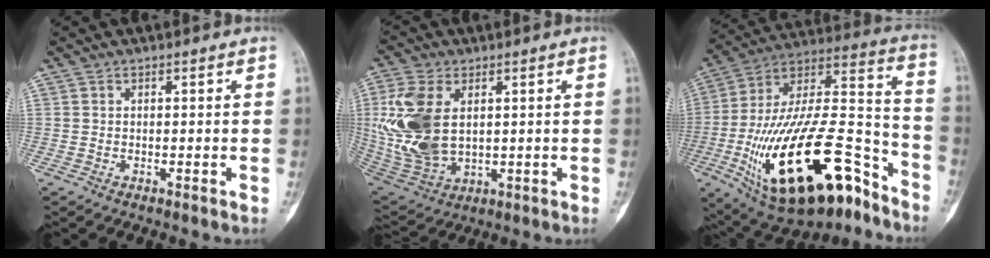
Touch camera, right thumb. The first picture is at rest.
{"total": 15.9, "force": [2.5, 9.8, 12.3], "torque": [-0.263, -0.013, 0.061]}
{"total": 33.1, "force": [-16.1, 13.7, 25.5], "torque": [-0.450, 0.069, -0.259]}